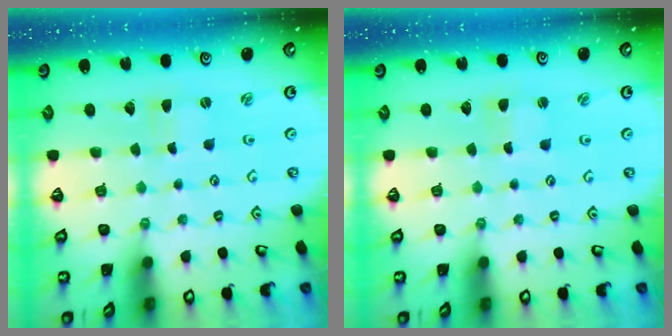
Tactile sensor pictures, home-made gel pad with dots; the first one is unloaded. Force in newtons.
{"total": 0.9, "press": 0.9, "slide": 0.0}